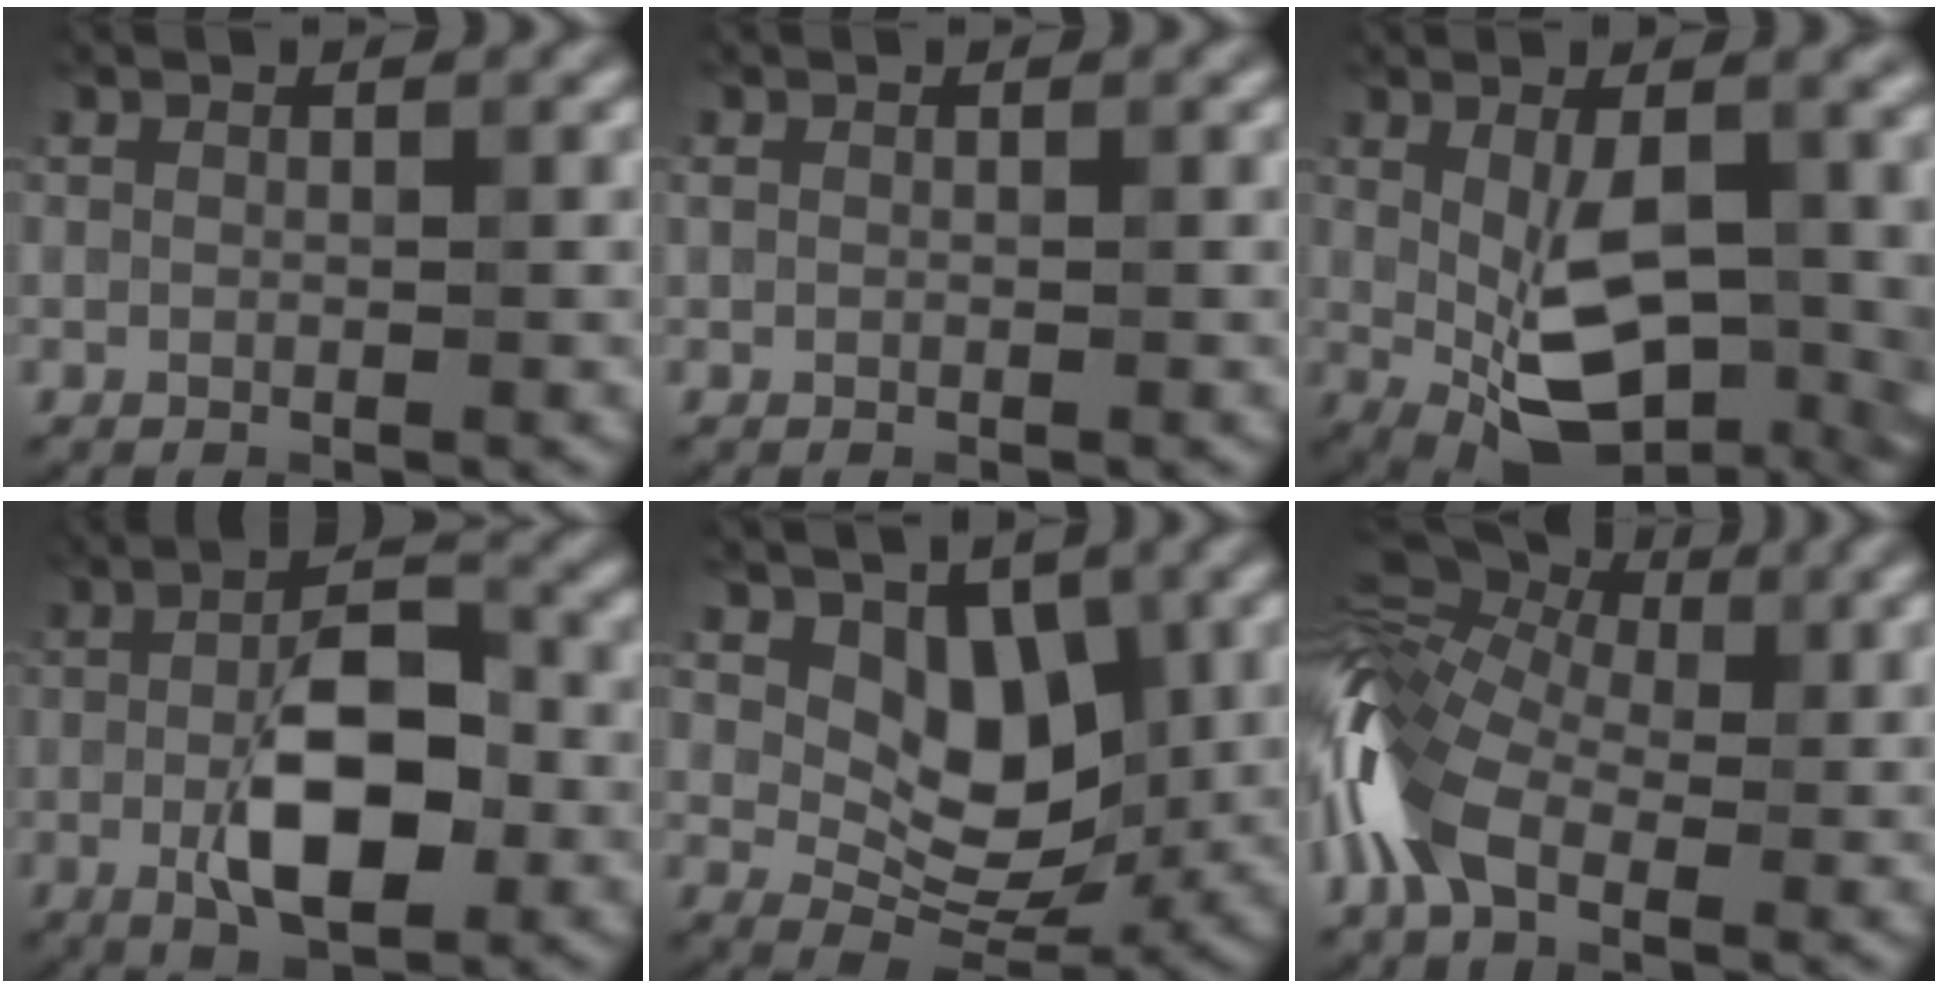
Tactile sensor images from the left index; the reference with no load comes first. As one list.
[{"total": 0.6, "force": [-0.2, -0.1, -0.5], "torque": [0.009, -0.002, -0.003]}, {"total": 9.0, "force": [0.0, 4.7, 7.6], "torque": [-0.121, -0.027, 0.012]}, {"total": 7.1, "force": [-1.9, 3.0, 6.1], "torque": [-0.106, 0.001, -0.037]}, {"total": 4.6, "force": [1.2, 3.4, 2.8], "torque": [-0.031, -0.017, 0.016]}, {"total": 7.7, "force": [-2.2, 4.9, 5.5], "torque": [-0.134, 0.006, -0.068]}]